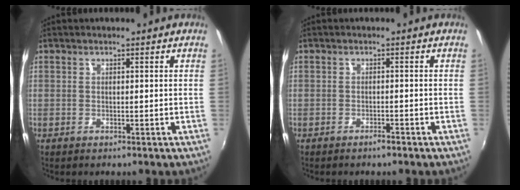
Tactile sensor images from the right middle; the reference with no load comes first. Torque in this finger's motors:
{"motor_torque": [0.91, -1.23, 0.32, 0.04]}